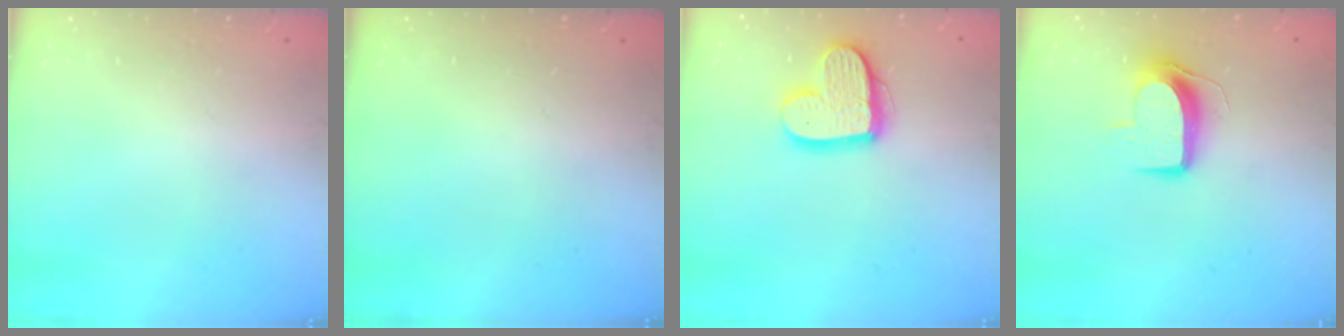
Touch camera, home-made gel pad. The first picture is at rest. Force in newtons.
{"total": 0.0}
{"total": 13.9, "press": 13.9, "slide": 1.0}
{"total": 9.2, "press": 9.2, "slide": 0.2}